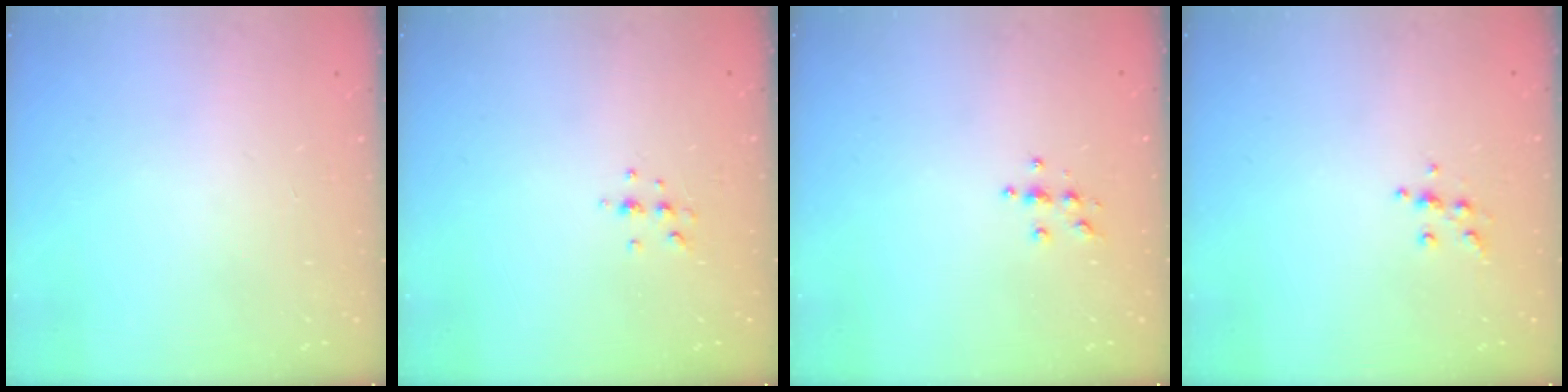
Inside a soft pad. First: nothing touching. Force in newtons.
{"total": 3.8, "press": 3.6, "slide": 1.1}
{"total": 3.7, "press": 3.7, "slide": 0.4}
{"total": 6.4, "press": 6.4, "slide": 0.5}